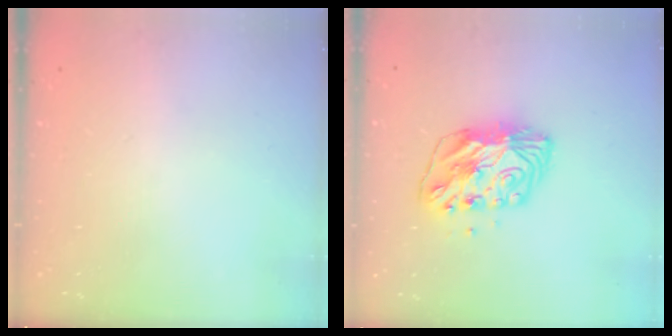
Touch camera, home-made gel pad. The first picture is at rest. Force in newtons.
{"total": 9.6, "press": 9.5, "slide": 1.0}